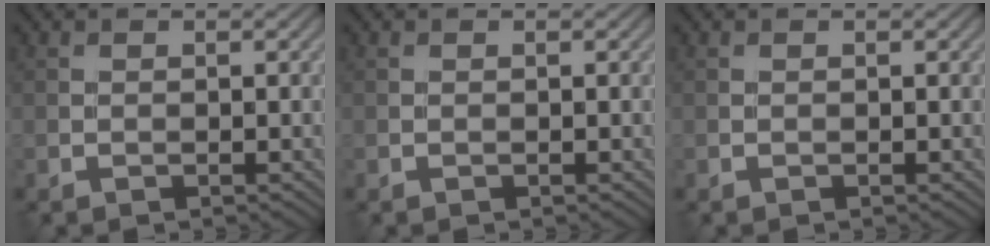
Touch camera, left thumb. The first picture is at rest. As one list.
[{"total": 0.0}, {"total": 0.0}]